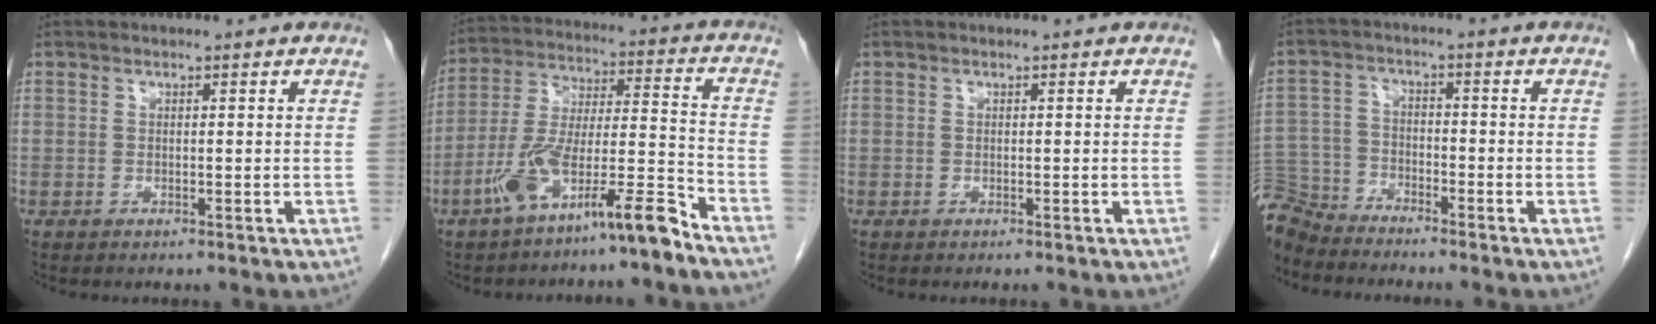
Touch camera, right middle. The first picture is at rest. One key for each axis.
{"total": 12.6, "fx": -8.6, "fy": 0.6, "fz": 9.2, "tx": -0.181, "ty": 0.008, "tz": -0.158}
{"total": 0.0}
{"total": 7.1, "fx": -7.0, "fy": 1.2, "fz": 0.4, "tx": -0.015, "ty": -0.007, "tz": -0.140}